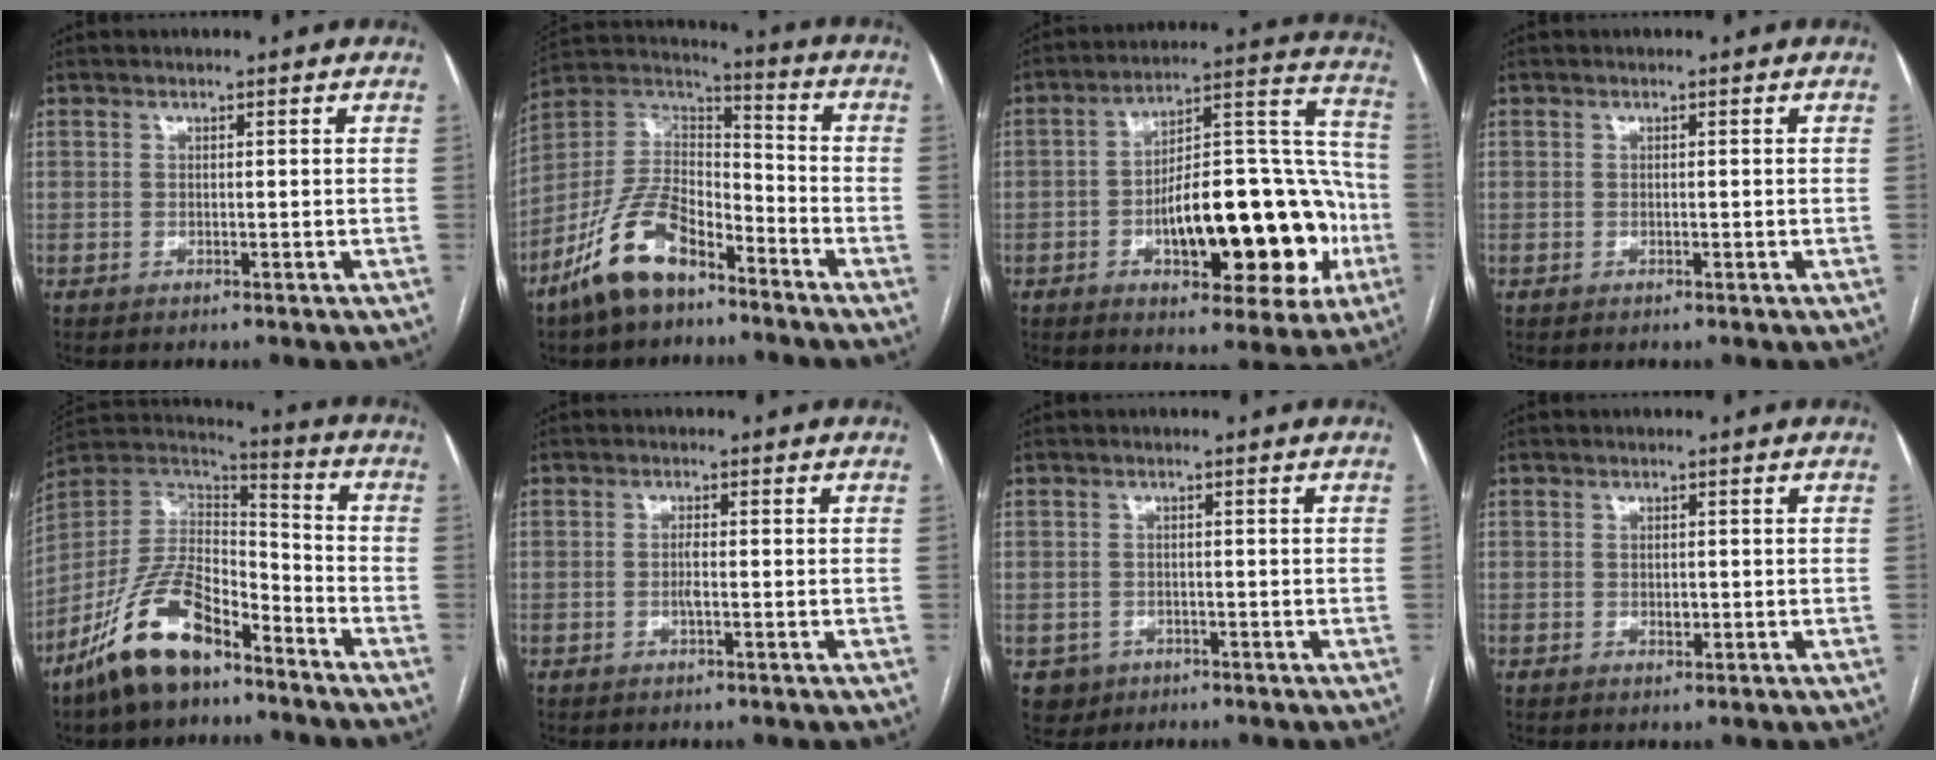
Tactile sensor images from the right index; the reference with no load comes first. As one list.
[{"total": 14.1, "force": [-9.5, 5.8, 8.8], "torque": [-0.182, 0.015, -0.181]}, {"total": 22.7, "force": [-6.0, 8.3, 20.2], "torque": [-0.246, 0.044, -0.073]}, {"total": 0.0}, {"total": 15.8, "force": [-10.6, 5.9, 10.1], "torque": [-0.203, 0.016, -0.197]}, {"total": 1.5, "force": [-0.4, 0.1, 1.4], "torque": [-0.029, -0.001, -0.007]}, {"total": 3.2, "force": [-1.3, 2.9, 0.2], "torque": [0.004, 0.009, -0.014]}, {"total": 1.1, "force": [-0.1, 0.8, 0.8], "torque": [-0.012, 0.000, 0.001]}]